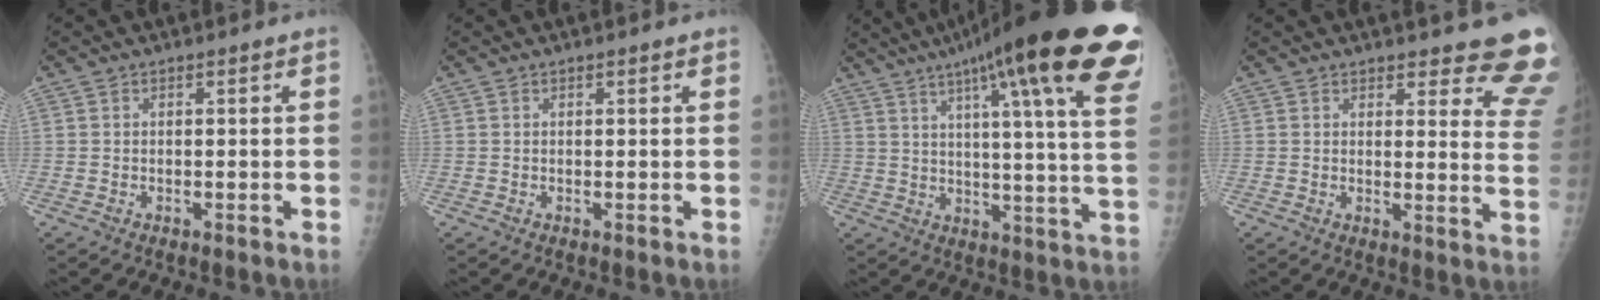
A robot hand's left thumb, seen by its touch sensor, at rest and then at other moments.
{"total": 0.5, "force": [0.3, 0.2, 0.4], "torque": [-0.005, 0.000, 0.003]}
{"total": 29.2, "force": [17.0, 4.4, 23.4], "torque": [-0.277, -0.035, 0.225]}
{"total": 12.7, "force": [11.4, 3.1, 4.5], "torque": [-0.001, -0.091, 0.102]}